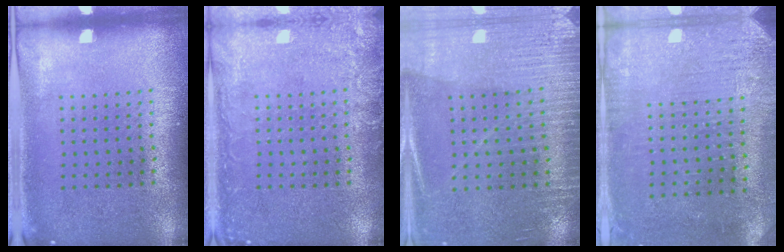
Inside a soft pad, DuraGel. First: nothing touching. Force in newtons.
{"total": 2.6, "press": 2.6, "slide": 0.3}
{"total": 3.0, "press": 2.9, "slide": 0.7}
{"total": 3.1, "press": 2.6, "slide": 1.6}